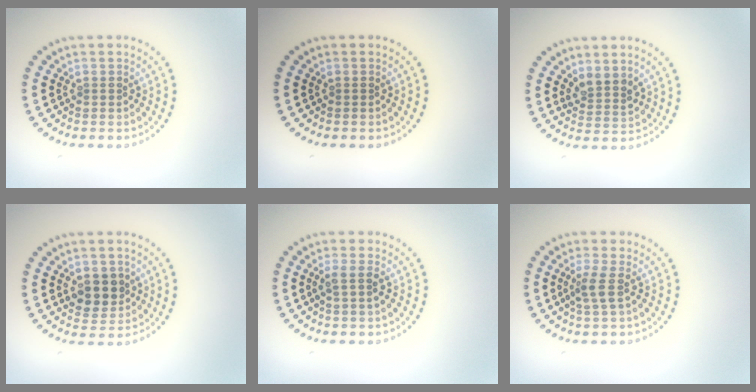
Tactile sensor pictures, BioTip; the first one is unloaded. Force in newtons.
{"total": 0.0}
{"total": 2.4, "press": 1.9, "slide": 1.4}
{"total": 2.9, "press": 2.8, "slide": 1.0}
{"total": 1.5, "press": 1.2, "slide": 0.9}
{"total": 2.0, "press": 1.5, "slide": 1.3}